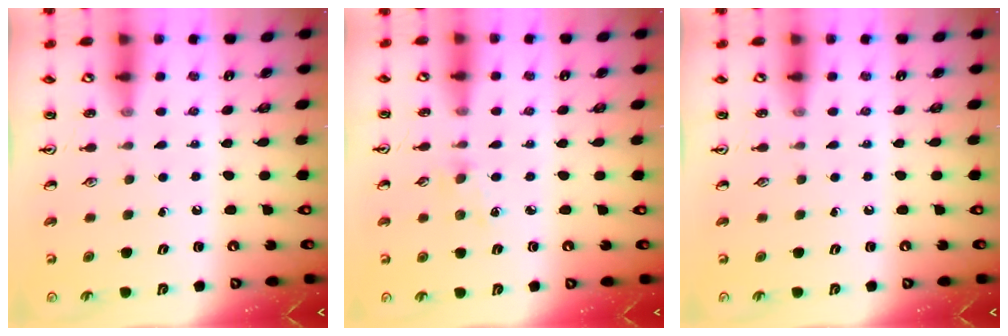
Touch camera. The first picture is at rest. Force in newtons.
{"total": 2.2, "press": 2.2, "slide": 0.4}
{"total": 0.0}